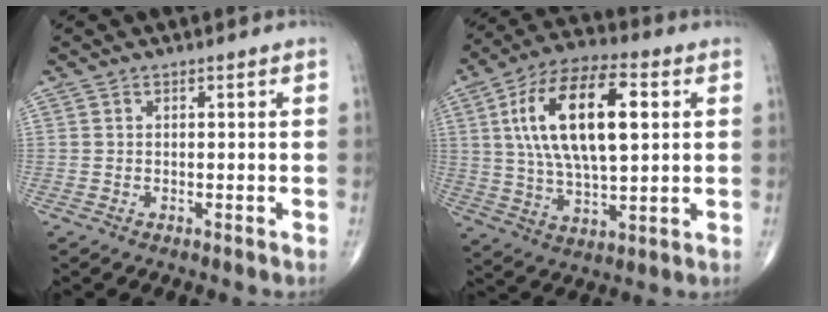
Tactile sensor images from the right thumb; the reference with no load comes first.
{"total": 20.2, "force": [4.5, 9.0, 17.5], "torque": [-0.311, 0.006, 0.077]}